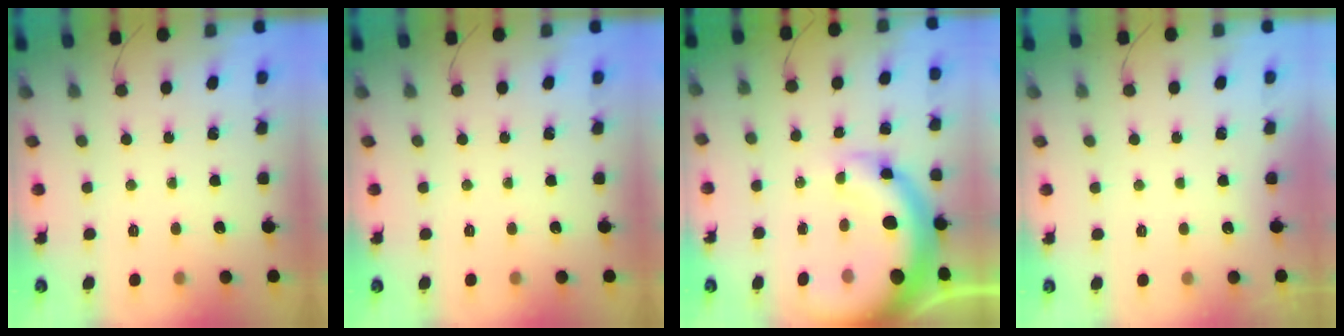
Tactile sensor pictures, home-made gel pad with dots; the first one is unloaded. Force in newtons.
{"total": 0.0}
{"total": 14.5, "press": 14.0, "slide": 3.7}
{"total": 3.0, "press": 3.0, "slide": 0.1}